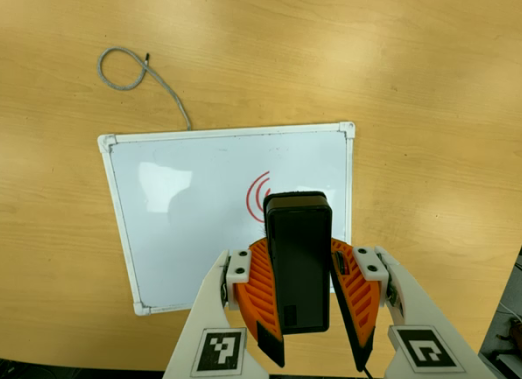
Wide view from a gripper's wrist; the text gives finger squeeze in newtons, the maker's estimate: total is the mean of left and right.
{"total": 10.9, "left": 10.2, "right": 11.6}